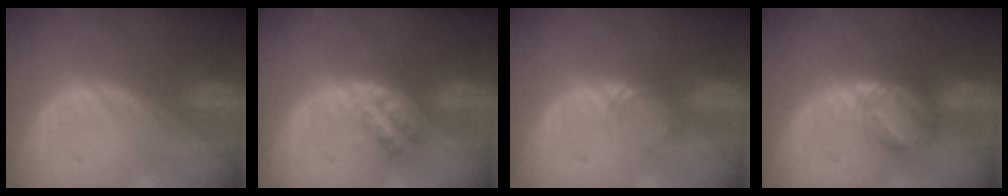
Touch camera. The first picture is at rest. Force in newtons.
{"total": 5.5, "press": 5.0, "slide": 2.4}
{"total": 2.0, "press": 2.0, "slide": 0.2}
{"total": 5.8, "press": 5.5, "slide": 1.8}